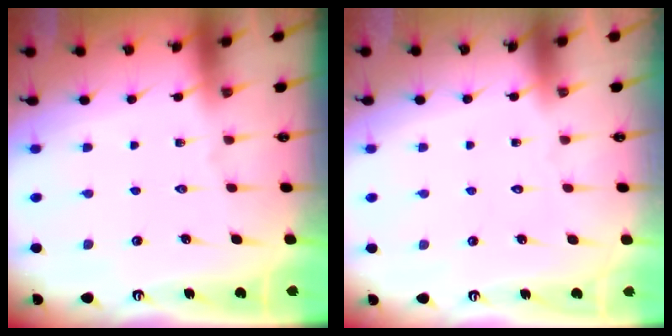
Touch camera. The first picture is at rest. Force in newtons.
{"total": 1.8, "press": 1.7, "slide": 0.1}